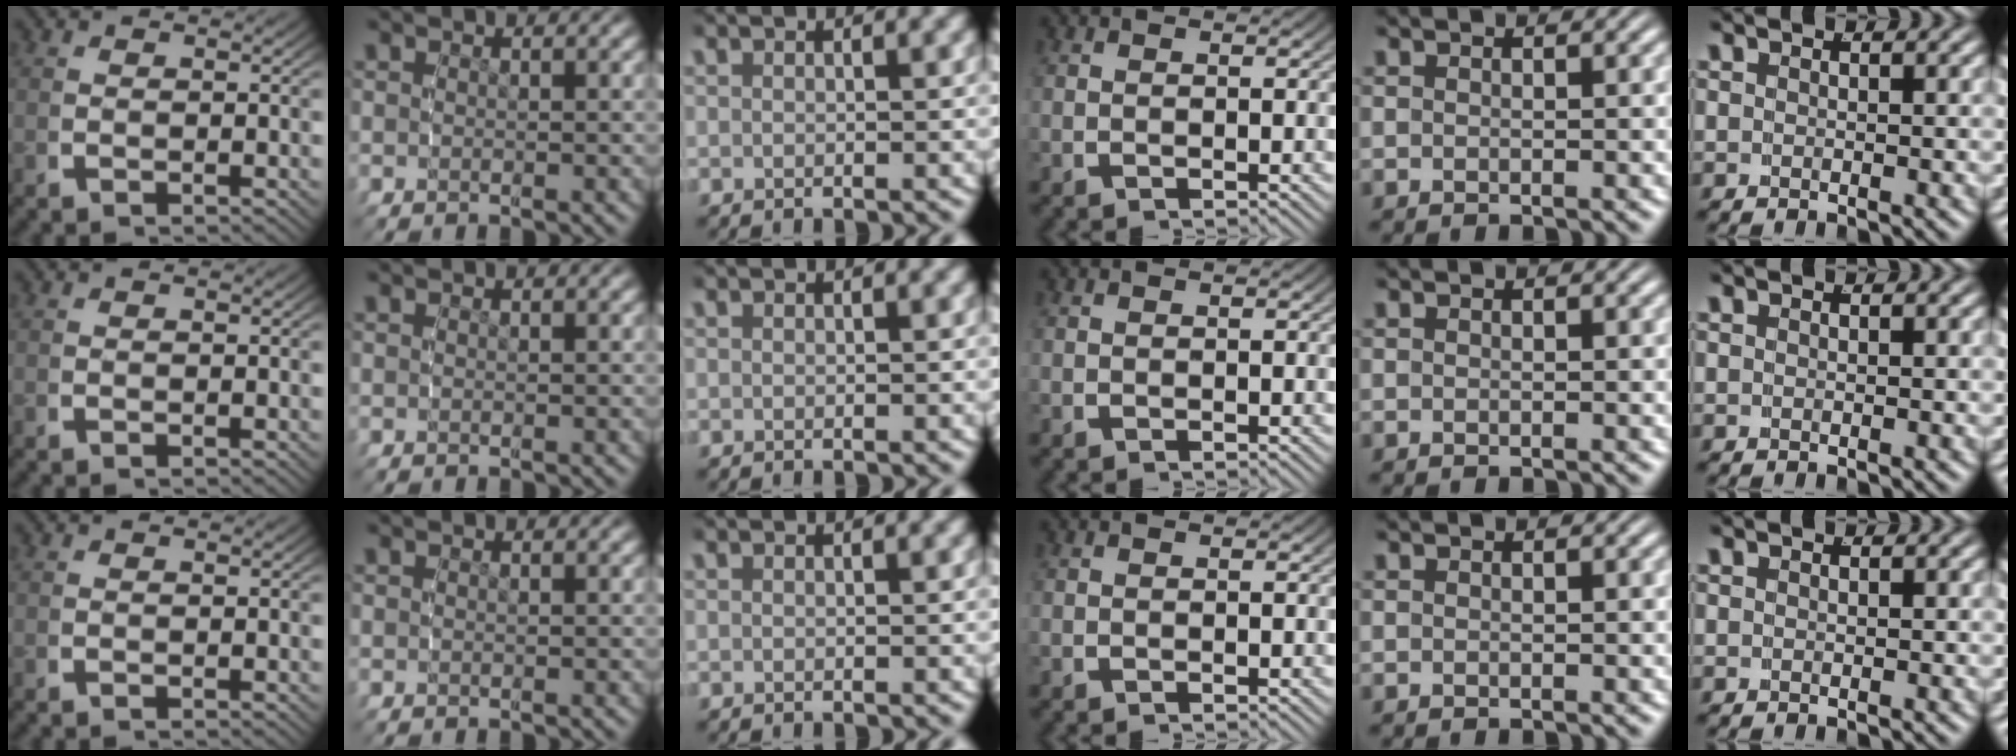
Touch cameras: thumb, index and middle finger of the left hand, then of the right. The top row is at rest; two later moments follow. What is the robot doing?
{"motion": "reach", "object": "jewelry box"}